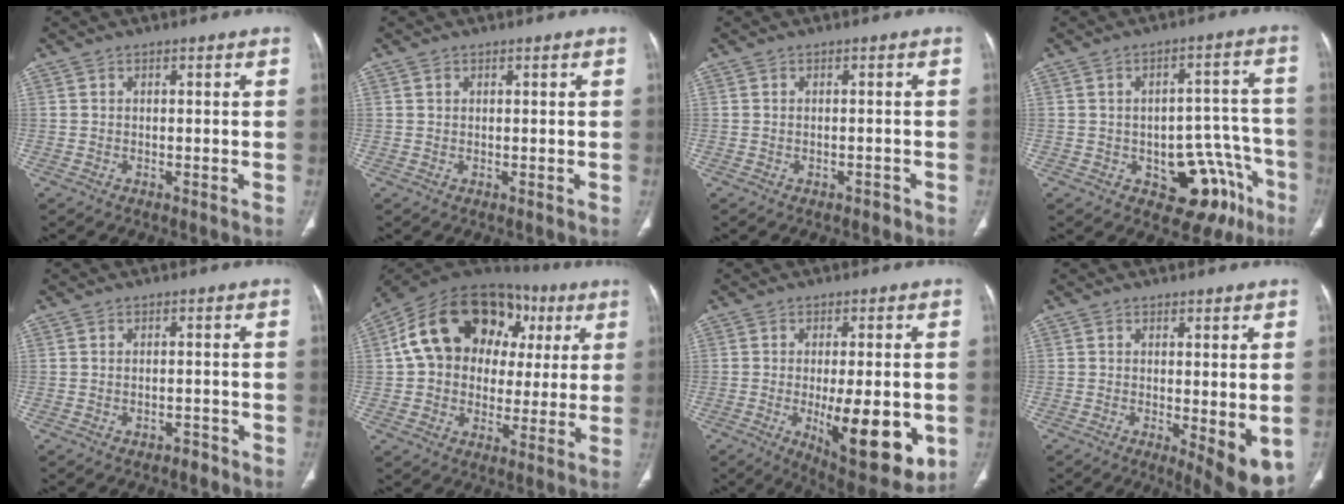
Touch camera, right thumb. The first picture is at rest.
{"total": 0.7, "force": [0.4, 0.6, 0.3], "torque": [-0.002, -0.001, 0.007]}
{"total": 1.1, "force": [-0.7, 0.7, 0.6], "torque": [-0.015, 0.011, -0.004]}
{"total": 14.9, "force": [-7.2, 8.6, 9.8], "torque": [-0.070, 0.061, -0.085]}
{"total": 2.2, "force": [-1.6, 1.1, 0.9], "torque": [-0.014, 0.013, -0.020]}
{"total": 22.9, "force": [5.8, 16.7, 14.5], "torque": [-0.208, 0.038, 0.088]}
{"total": 17.1, "force": [-3.9, 6.4, 15.4], "torque": [-0.191, -0.024, -0.039]}
{"total": 8.4, "force": [-1.9, 2.8, 7.7], "torque": [-0.099, -0.022, -0.020]}